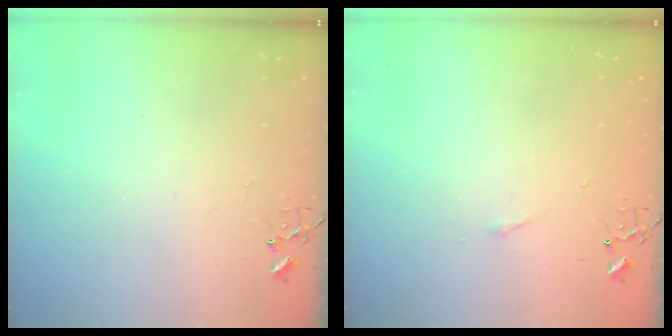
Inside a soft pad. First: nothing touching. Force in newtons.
{"total": 2.9, "press": 2.9, "slide": 0.5}